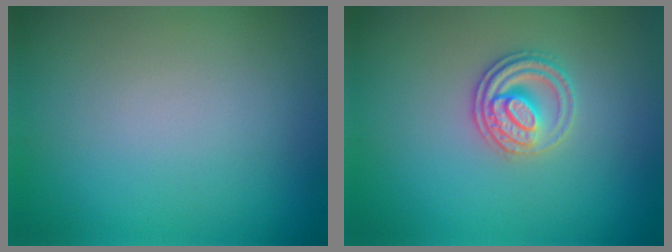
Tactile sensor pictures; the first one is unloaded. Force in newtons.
{"total": 2.7, "press": 2.5, "slide": 0.9}